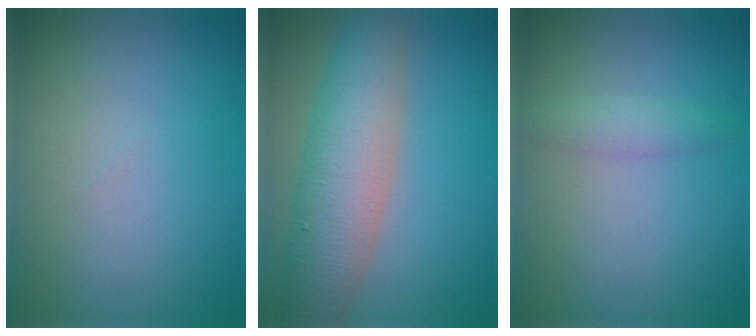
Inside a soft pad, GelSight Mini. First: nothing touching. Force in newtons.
{"total": 7.5, "press": 7.5, "slide": 0.4}
{"total": 1.6, "press": 1.6, "slide": 0.1}